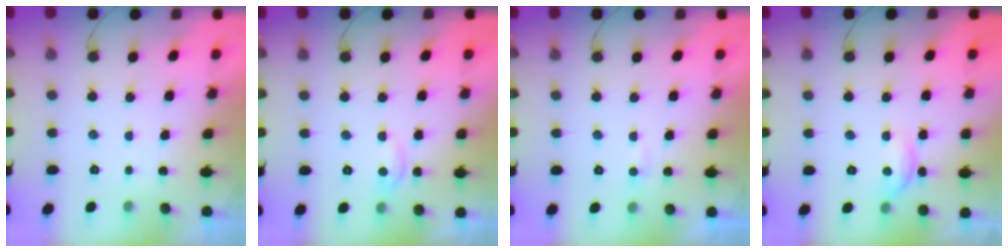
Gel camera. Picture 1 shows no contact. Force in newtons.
{"total": 6.3, "press": 6.2, "slide": 0.9}
{"total": 3.6, "press": 3.6, "slide": 0.4}
{"total": 8.5, "press": 8.5, "slide": 0.6}